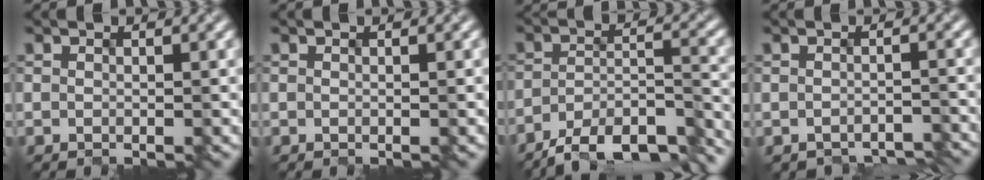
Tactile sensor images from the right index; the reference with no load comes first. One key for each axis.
{"total": 0.0}
{"total": 9.4, "fx": -7.8, "fy": 2.5, "fz": 4.6, "tx": -0.071, "ty": -0.003, "tz": -0.125}
{"total": 3.5, "fx": -3.5, "fy": 0.5, "fz": -0.1, "tx": -0.002, "ty": -0.004, "tz": -0.042}